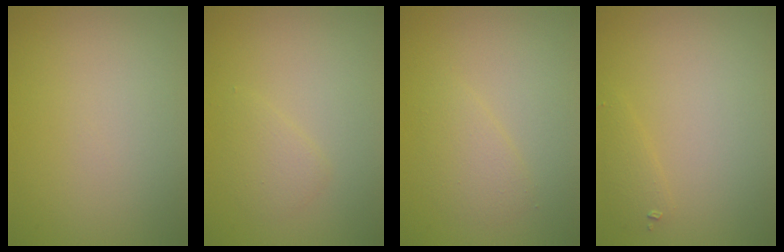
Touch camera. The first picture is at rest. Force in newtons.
{"total": 1.5, "press": 1.5, "slide": 0.2}
{"total": 1.8, "press": 1.8, "slide": 0.2}
{"total": 1.1, "press": 1.1, "slide": 0.1}